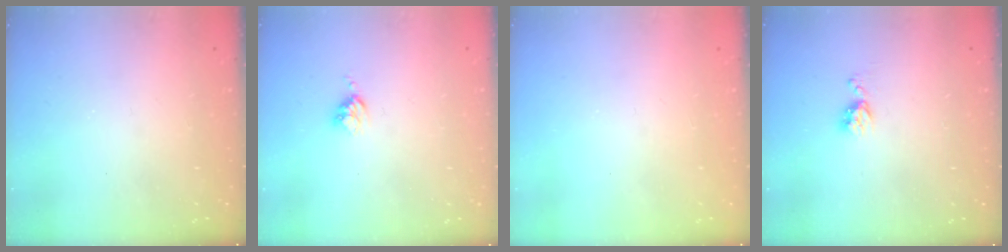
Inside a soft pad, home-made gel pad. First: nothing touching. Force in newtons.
{"total": 3.4, "press": 3.4, "slide": 0.4}
{"total": 0.0}
{"total": 5.5, "press": 5.5, "slide": 0.7}